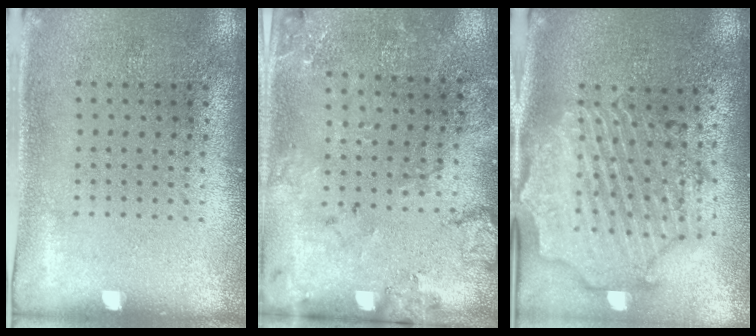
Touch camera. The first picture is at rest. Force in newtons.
{"total": 1.8, "press": 1.7, "slide": 0.7}
{"total": 3.0, "press": 2.6, "slide": 1.5}